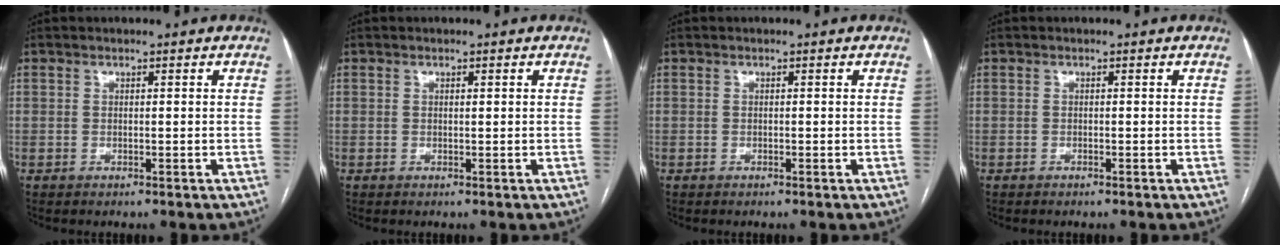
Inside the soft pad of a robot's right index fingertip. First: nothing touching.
{"total": 0.0}
{"total": 0.0}
{"total": 0.0}